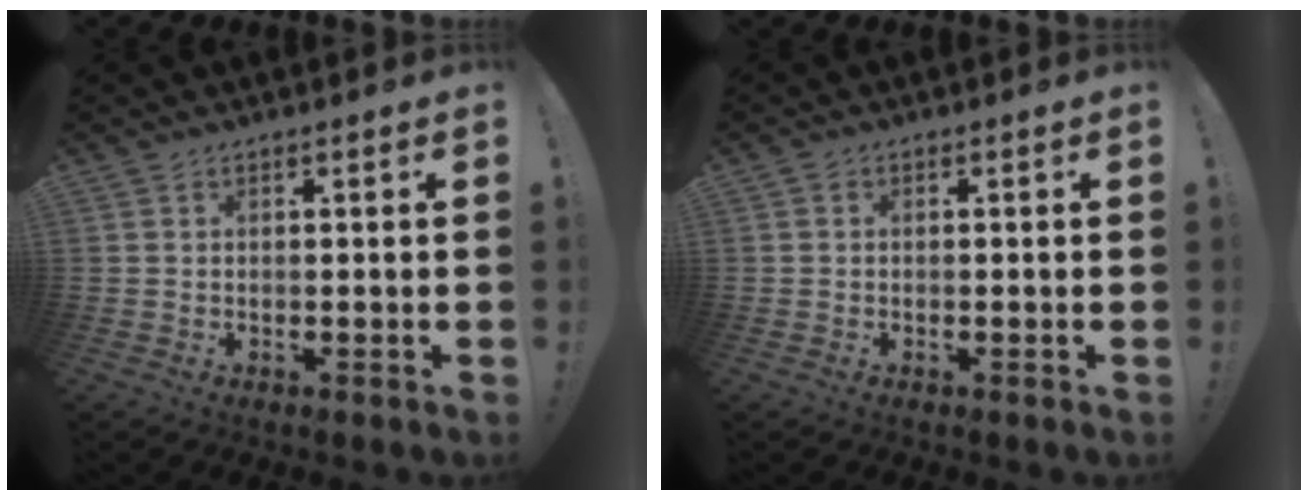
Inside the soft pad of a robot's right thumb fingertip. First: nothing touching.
{"total": 0.5, "force": [0.0, 0.5, -0.1], "torque": [0.003, 0.003, 0.000]}